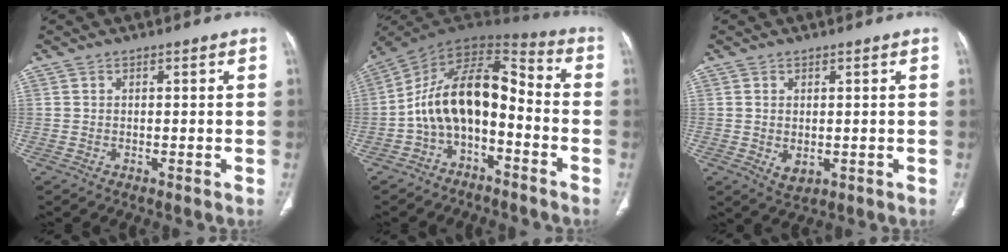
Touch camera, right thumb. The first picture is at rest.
{"total": 14.5, "force": [-3.9, 8.3, 11.3], "torque": [-0.176, 0.095, -0.075]}
{"total": 3.1, "force": [-0.5, 2.0, 2.3], "torque": [-0.032, -0.006, 0.003]}